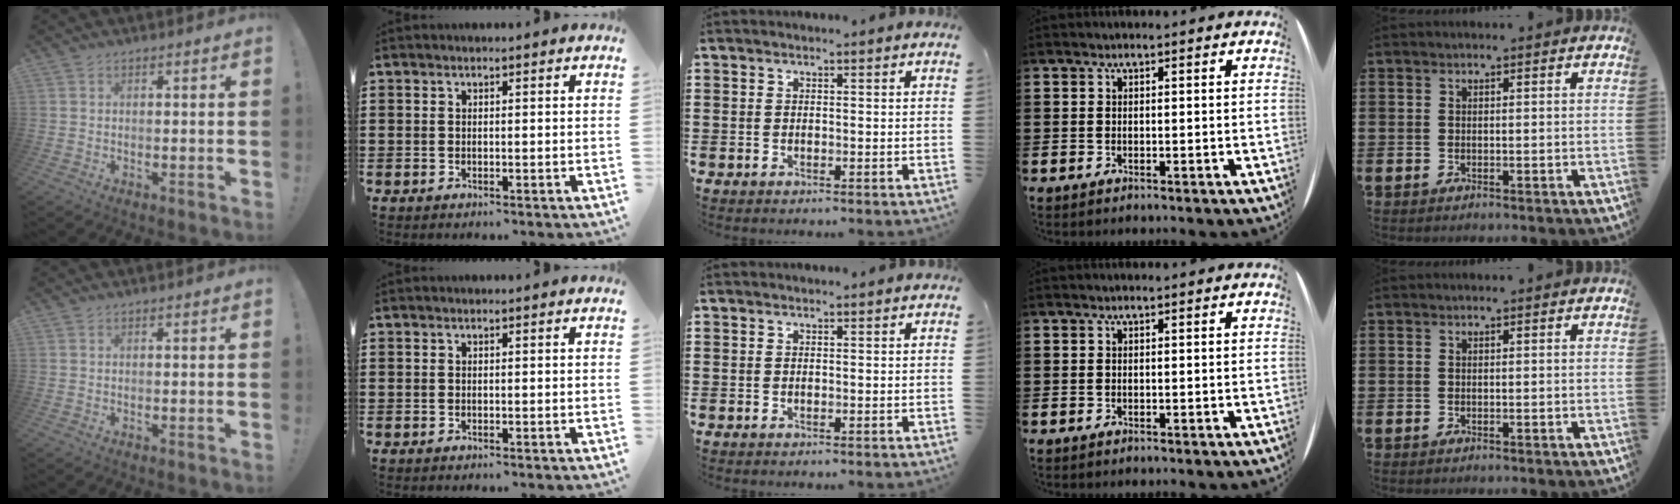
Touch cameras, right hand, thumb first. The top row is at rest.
{}